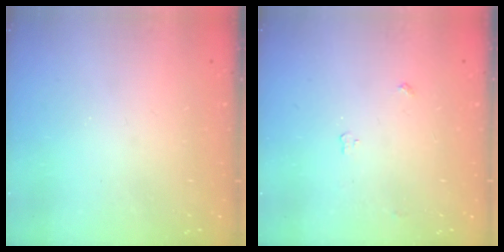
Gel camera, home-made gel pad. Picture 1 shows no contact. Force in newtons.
{"total": 3.0, "press": 2.9, "slide": 0.5}